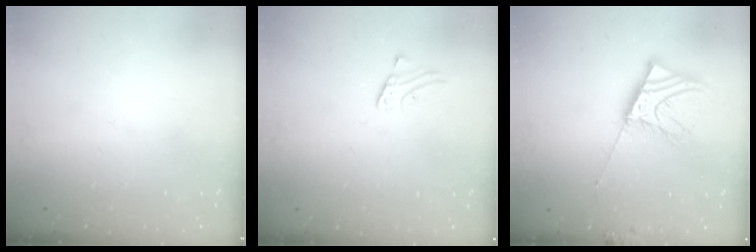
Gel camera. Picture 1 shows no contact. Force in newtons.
{"total": 1.4, "press": 1.4, "slide": 0.1}
{"total": 9.7, "press": 9.5, "slide": 1.7}